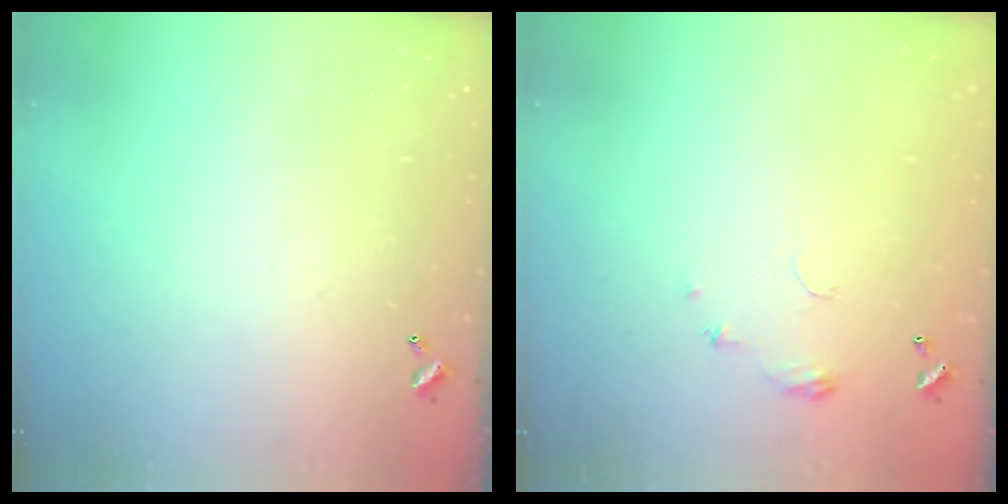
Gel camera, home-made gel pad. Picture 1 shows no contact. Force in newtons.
{"total": 4.5, "press": 4.5, "slide": 0.6}